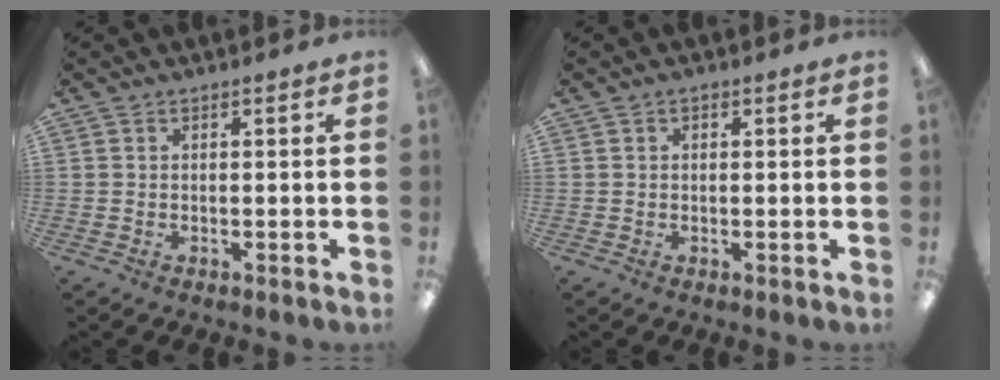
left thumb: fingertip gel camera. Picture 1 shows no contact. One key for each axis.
{"total": 0.8, "fx": 0.3, "fy": 0.5, "fz": 0.5, "tx": -0.011, "ty": 0.002, "tz": 0.005}